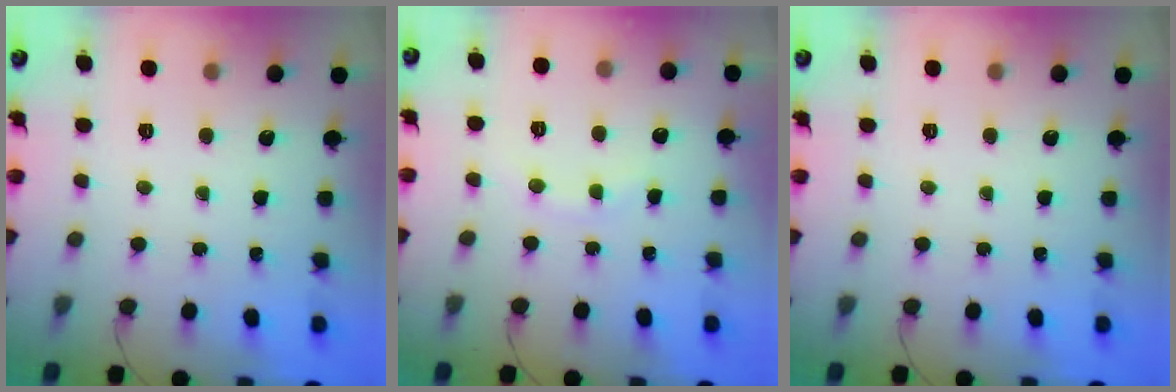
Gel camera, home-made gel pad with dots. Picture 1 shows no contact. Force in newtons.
{"total": 5.7, "press": 5.5, "slide": 1.5}
{"total": 0.0}